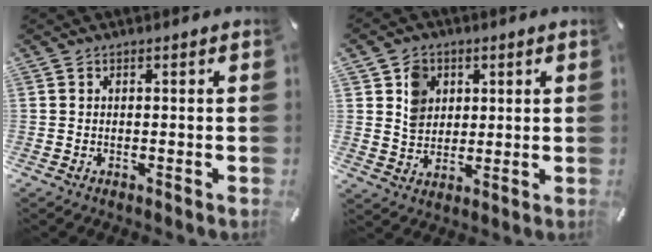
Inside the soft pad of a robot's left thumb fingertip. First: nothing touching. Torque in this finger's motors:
{"motor_torque": [0.78, 0.97, 0.50, -0.63, 0.04]}